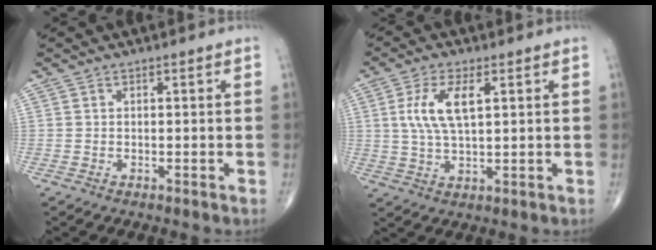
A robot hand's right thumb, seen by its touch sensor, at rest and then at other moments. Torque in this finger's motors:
{"motor_torque": [0.06, 0.09, 0.50, 0.28, 0.11]}